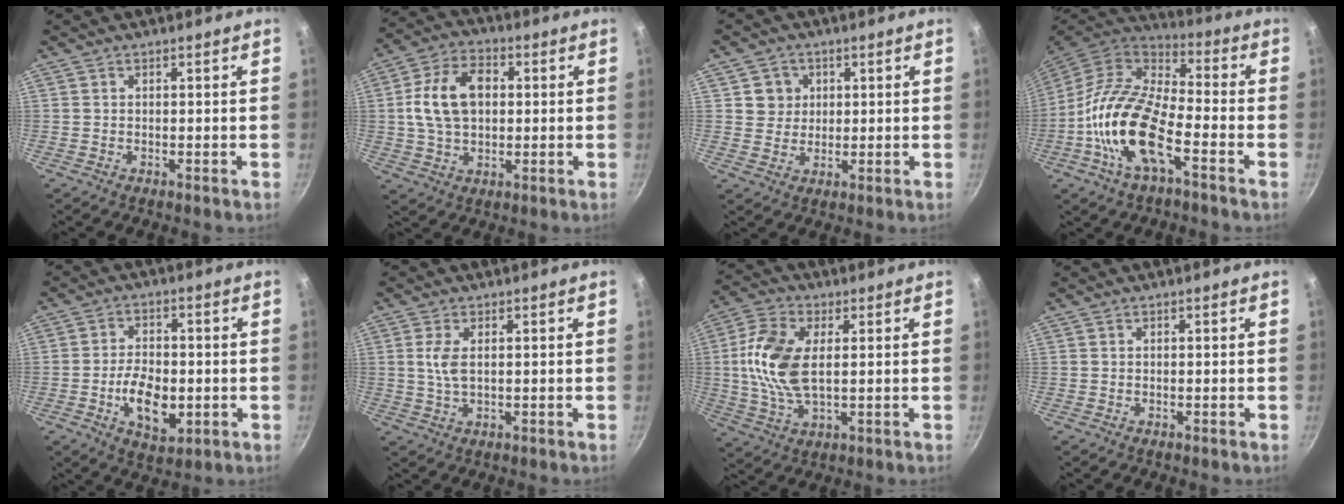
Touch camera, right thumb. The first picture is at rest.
{"total": 12.6, "force": [1.4, 8.6, 9.1], "torque": [-0.148, 0.016, 0.017]}
{"total": 4.7, "force": [1.4, 4.5, 0.9], "torque": [0.019, 0.004, 0.021]}
{"total": 17.7, "force": [-6.1, 7.6, 14.8], "torque": [-0.280, 0.037, -0.131]}
{"total": 9.6, "force": [-2.1, 5.5, 7.6], "torque": [-0.115, 0.007, -0.032]}
{"total": 3.9, "force": [0.8, 1.7, 3.5], "torque": [-0.073, -0.005, 0.019]}
{"total": 12.7, "force": [1.6, 6.5, 10.7], "torque": [-0.218, 0.006, 0.028]}
{"total": 0.0}